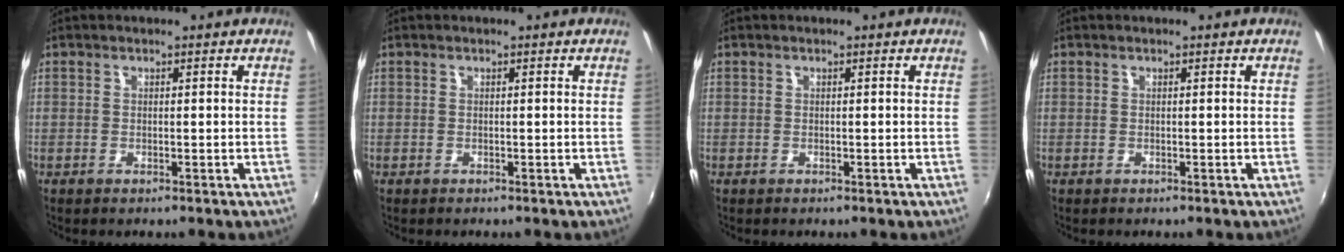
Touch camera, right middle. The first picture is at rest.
{"total": 0.0}
{"total": 0.0}
{"total": 0.0}